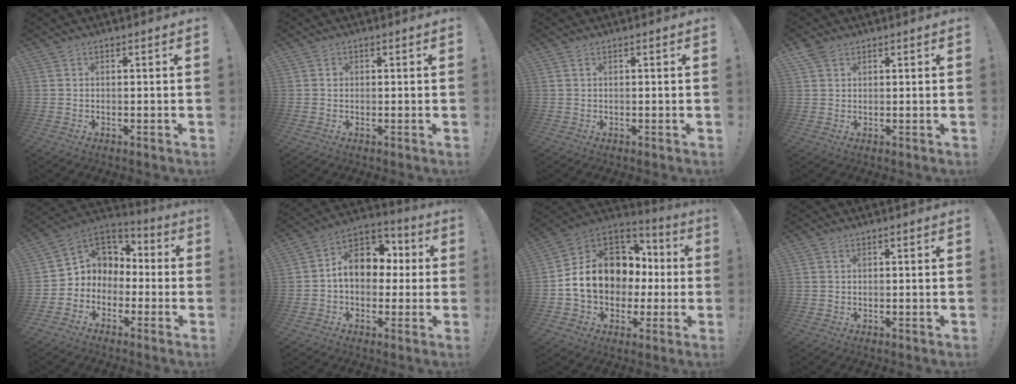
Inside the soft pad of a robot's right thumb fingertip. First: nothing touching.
{"total": 0.7, "force": [0.0, 0.7, 0.0], "torque": [0.000, 0.003, -0.001]}
{"total": 0.7, "force": [0.3, -0.1, 0.6], "torque": [-0.012, -0.001, 0.006]}
{"total": 3.3, "force": [2.2, 2.1, 1.4], "torque": [-0.031, -0.002, 0.042]}
{"total": 6.7, "force": [-1.0, 6.5, 1.1], "torque": [-0.013, -0.001, -0.008]}
{"total": 13.3, "force": [1.5, 10.1, 8.4], "torque": [-0.117, 0.015, 0.038]}
{"total": 17.1, "force": [1.1, 13.5, 10.3], "torque": [-0.168, 0.010, 0.043]}
{"total": 0.9, "force": [0.3, 0.7, 0.3], "torque": [-0.009, 0.004, 0.007]}